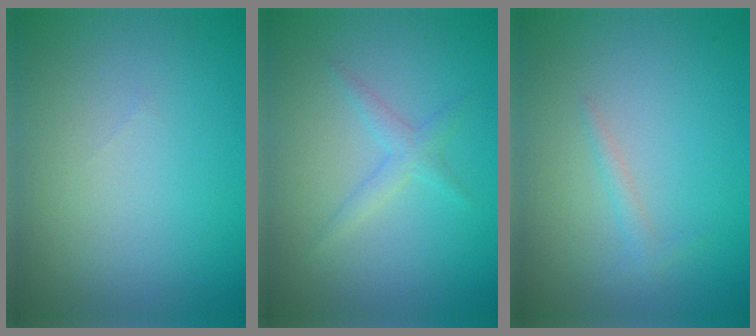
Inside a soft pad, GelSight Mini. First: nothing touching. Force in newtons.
{"total": 1.6, "press": 1.6, "slide": 0.1}
{"total": 1.0, "press": 1.0, "slide": 0.1}